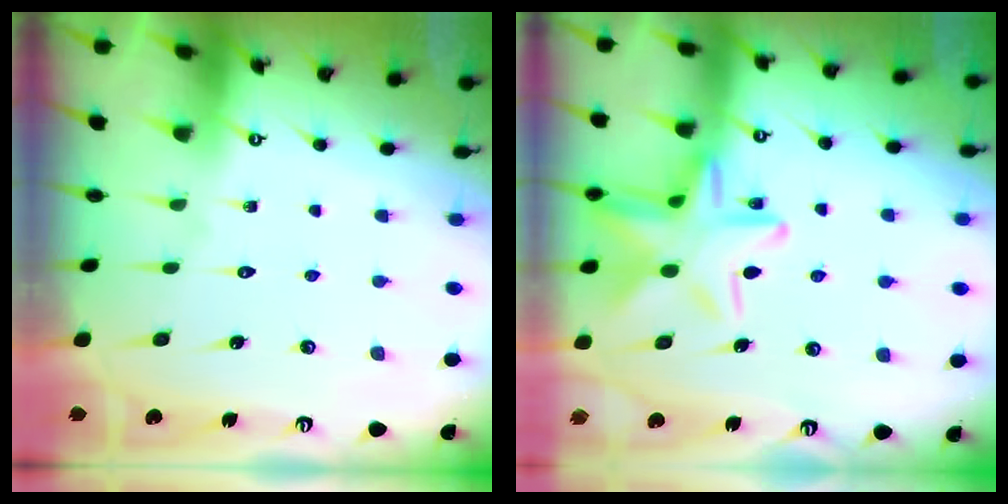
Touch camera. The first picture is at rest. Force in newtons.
{"total": 17.4, "press": 17.4, "slide": 1.2}